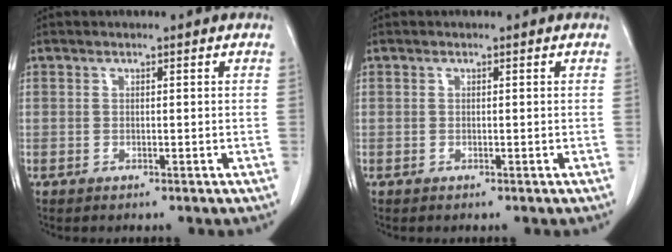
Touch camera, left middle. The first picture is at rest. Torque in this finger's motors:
{"motor_torque": [0.00, 0.00, 0.00, 0.00]}